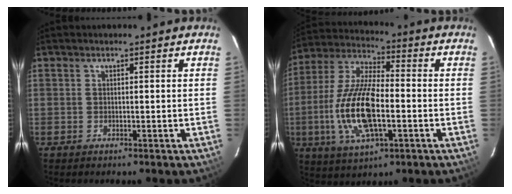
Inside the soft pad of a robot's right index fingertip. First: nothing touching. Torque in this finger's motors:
{"motor_torque": [2.14, 0.00, 1.05, 0.21]}